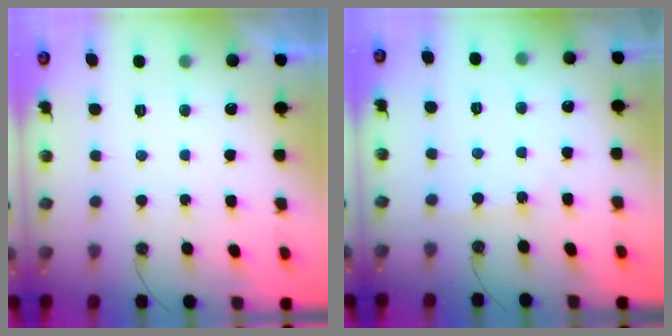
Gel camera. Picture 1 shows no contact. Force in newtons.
{"total": 3.5, "press": 3.5, "slide": 0.5}